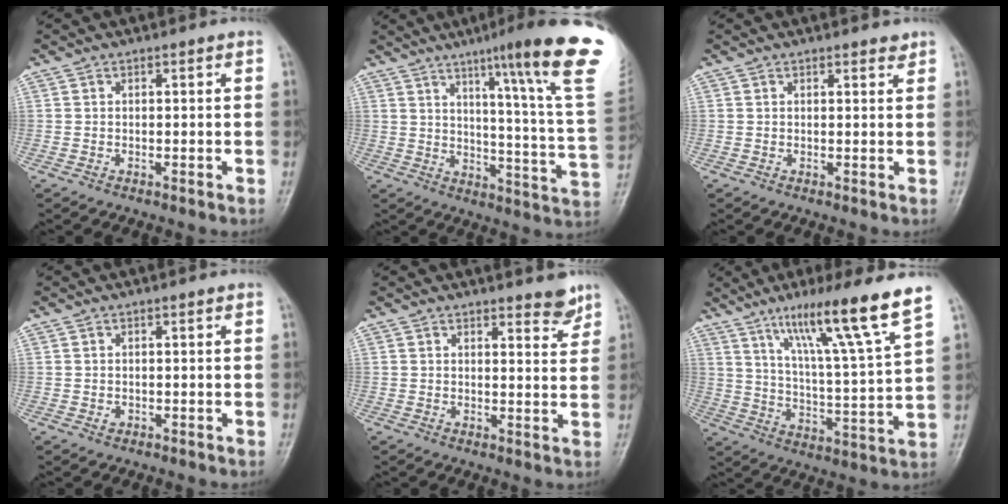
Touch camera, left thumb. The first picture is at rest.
{"total": 23.8, "force": [13.9, 0.6, 19.2], "torque": [-0.245, -0.079, 0.183]}
{"total": 1.6, "force": [1.4, 0.6, 0.7], "torque": [-0.005, -0.009, 0.017]}
{"total": 0.6, "force": [0.1, 0.5, 0.3], "torque": [0.000, 0.000, 0.001]}
{"total": 4.0, "force": [3.3, 1.1, 2.0], "torque": [-0.010, -0.026, 0.042]}
{"total": 16.9, "force": [11.0, -0.1, 12.9], "torque": [-0.199, -0.057, 0.177]}